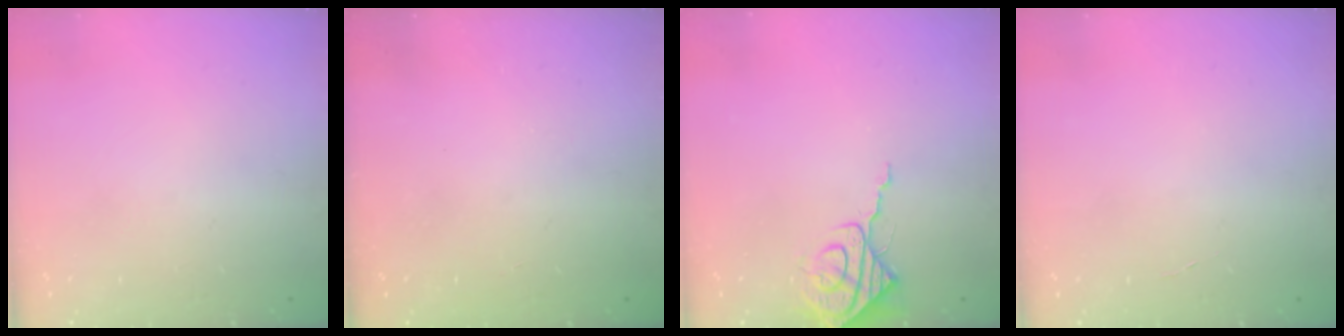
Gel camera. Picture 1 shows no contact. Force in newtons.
{"total": 0.0}
{"total": 7.7, "press": 7.7, "slide": 0.4}
{"total": 2.1, "press": 2.1, "slide": 0.2}